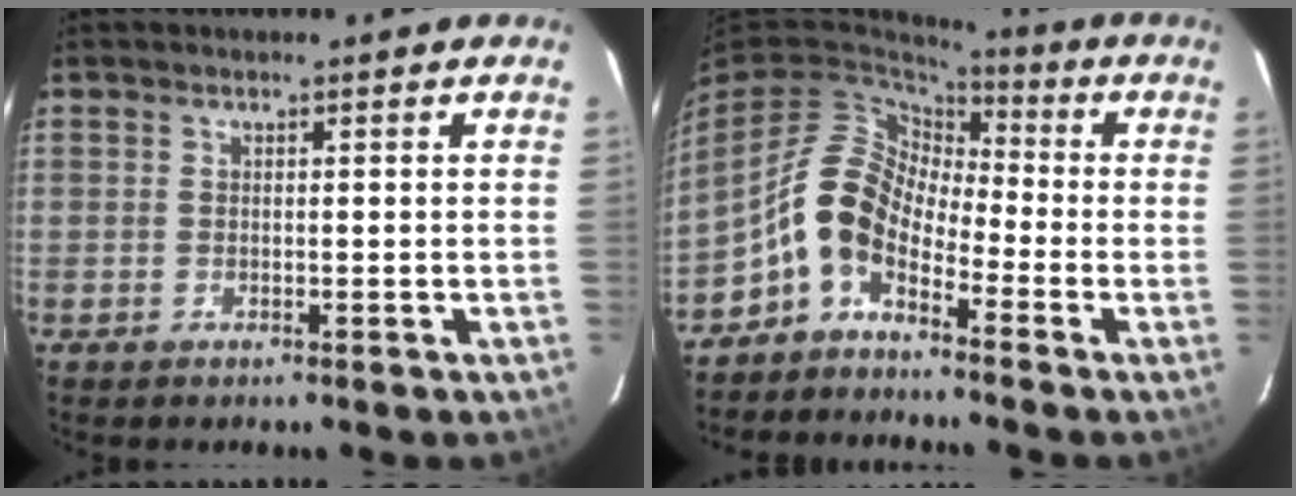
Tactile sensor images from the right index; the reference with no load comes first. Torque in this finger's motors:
{"motor_torque": [1.11, -1.03, 0.82, 0.19]}